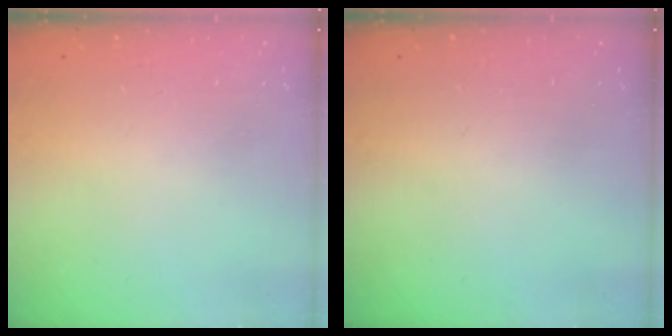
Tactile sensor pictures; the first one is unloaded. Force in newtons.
{"total": 0.0}